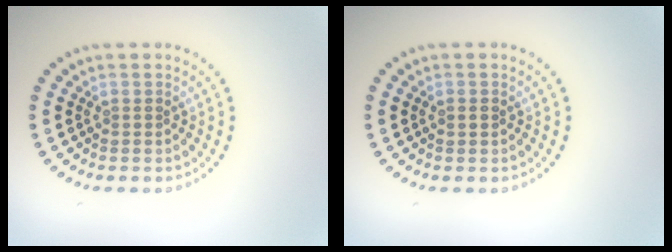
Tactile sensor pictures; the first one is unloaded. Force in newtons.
{"total": 0.9, "press": 0.9, "slide": 0.1}